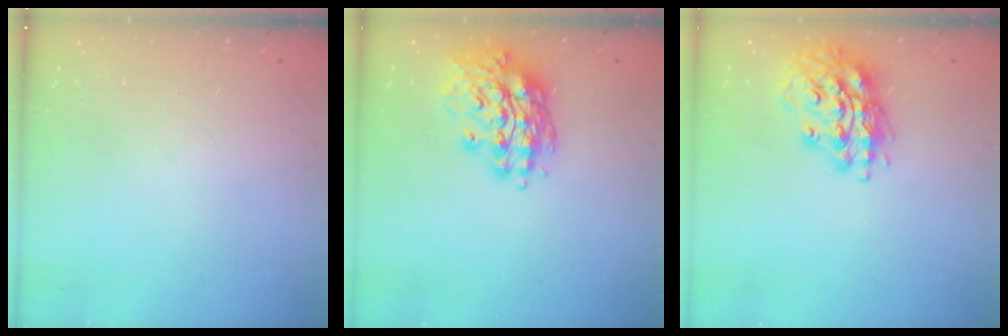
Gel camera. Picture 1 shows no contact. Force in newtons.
{"total": 15.6, "press": 15.3, "slide": 3.5}
{"total": 16.7, "press": 16.5, "slide": 2.3}